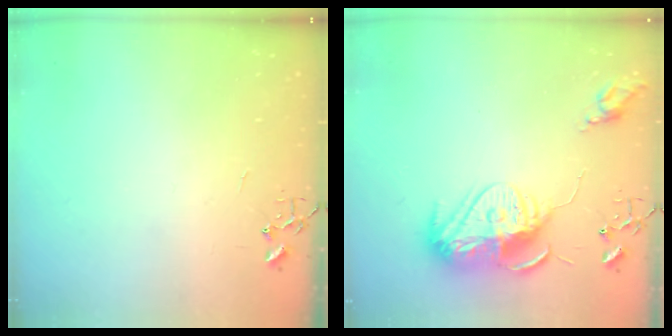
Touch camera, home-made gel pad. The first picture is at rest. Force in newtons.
{"total": 14.8, "press": 14.8, "slide": 1.2}